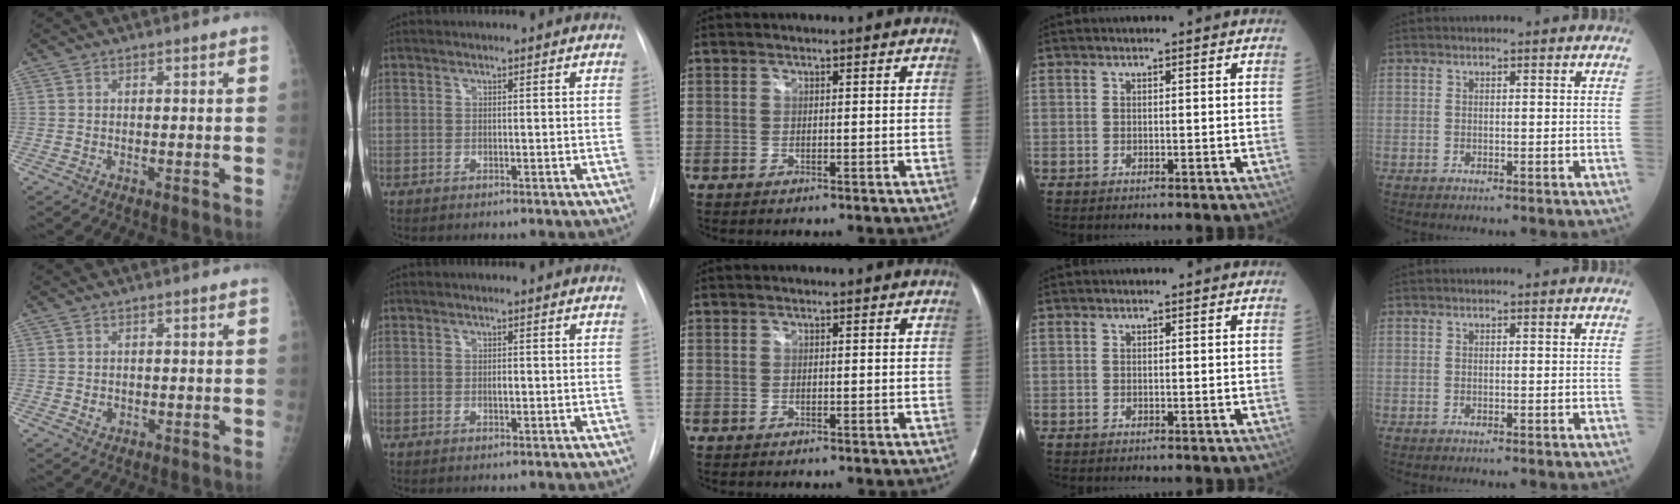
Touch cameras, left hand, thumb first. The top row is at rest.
{"thumb": {"total": 1.1, "force": [-0.1, 0.9, 0.6], "torque": [-0.007, 0.000, 0.003]}, "index": {"total": 0.7, "force": [-0.4, 0.3, 0.5], "torque": [-0.009, -0.006, -0.008]}}